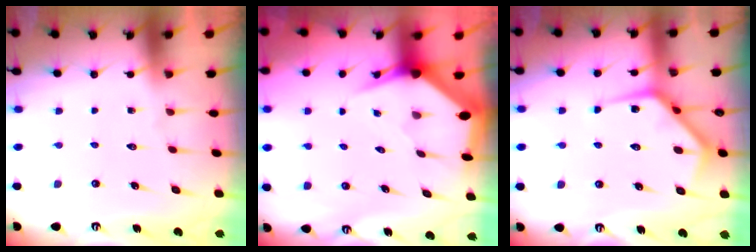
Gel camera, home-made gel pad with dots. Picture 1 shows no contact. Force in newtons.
{"total": 4.1, "press": 4.0, "slide": 0.5}
{"total": 9.8, "press": 9.8, "slide": 0.5}